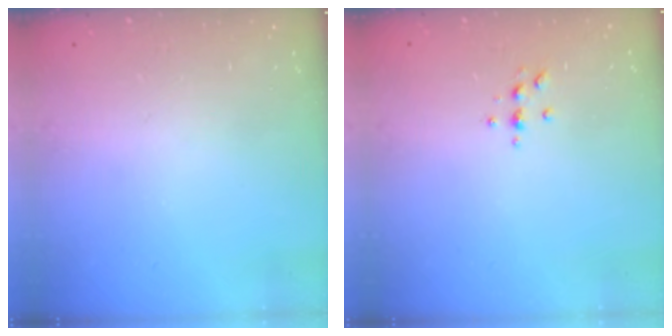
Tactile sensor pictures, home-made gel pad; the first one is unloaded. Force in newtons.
{"total": 4.1, "press": 4.1, "slide": 0.5}